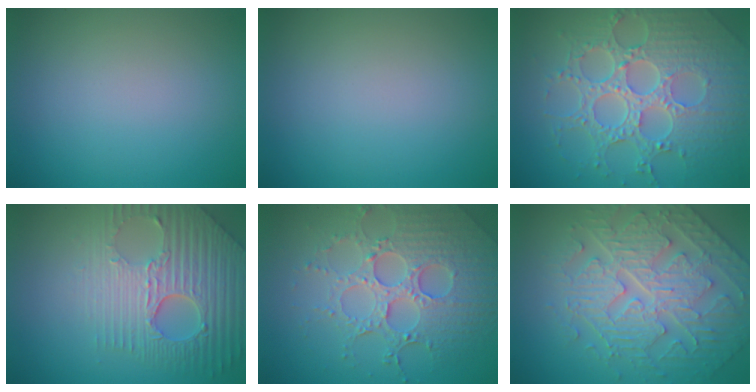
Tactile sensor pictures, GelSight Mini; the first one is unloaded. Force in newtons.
{"total": 0.0}
{"total": 8.1, "press": 6.0, "slide": 5.5}
{"total": 8.0, "press": 5.7, "slide": 5.6}
{"total": 6.6, "press": 5.3, "slide": 4.0}
{"total": 5.5, "press": 5.2, "slide": 1.8}